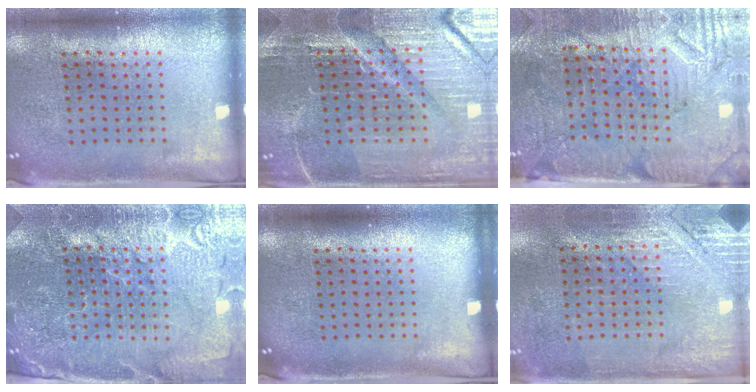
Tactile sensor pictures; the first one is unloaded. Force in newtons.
{"total": 3.8, "press": 3.8, "slide": 0.7}
{"total": 3.3, "press": 3.1, "slide": 1.2}
{"total": 4.1, "press": 3.9, "slide": 1.3}
{"total": 0.0}
{"total": 2.8, "press": 2.6, "slide": 1.0}